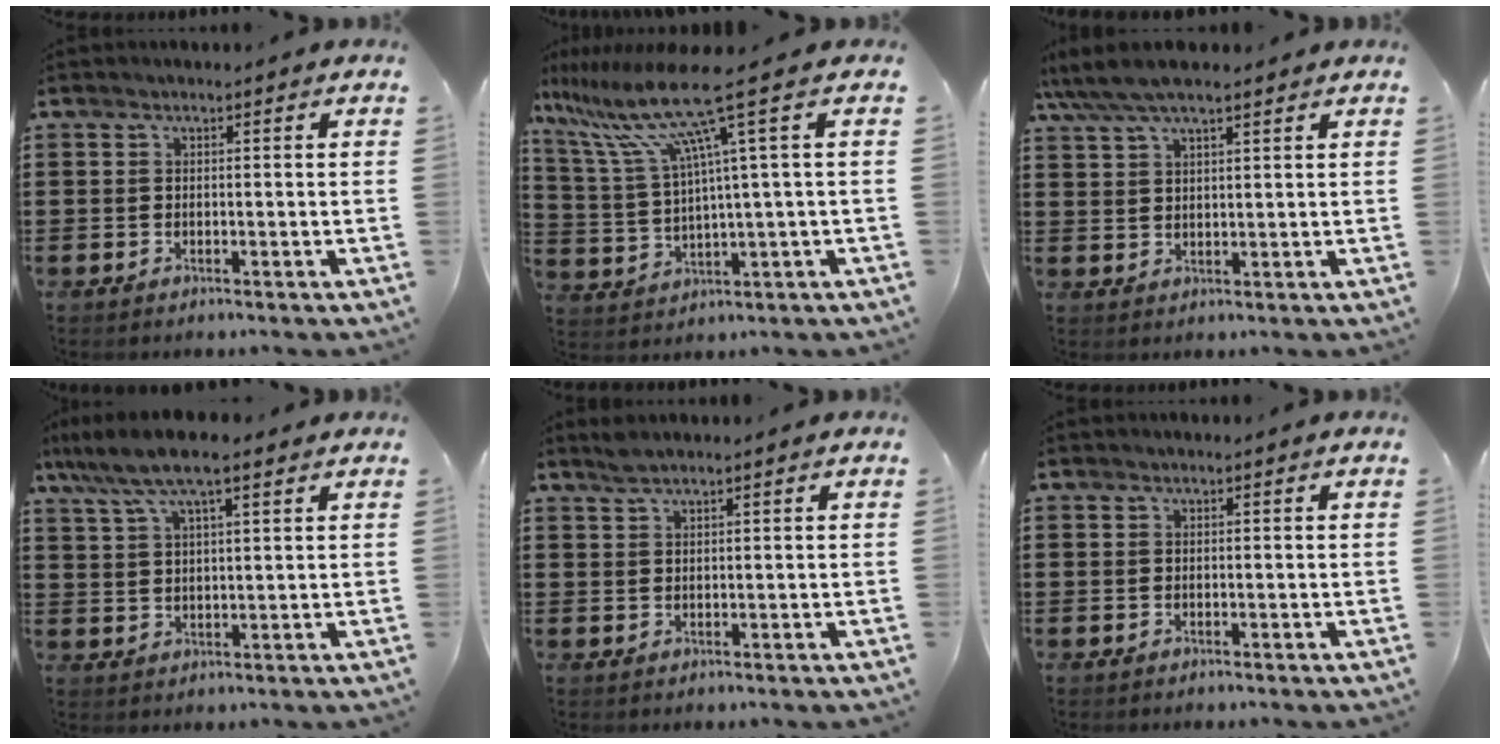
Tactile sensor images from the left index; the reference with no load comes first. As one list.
[{"total": 11.4, "force": [5.8, 0.0, 9.9], "torque": [-0.235, -0.029, 0.078]}, {"total": 5.2, "force": [4.0, 1.4, 2.9], "torque": [-0.068, -0.002, 0.073]}, {"total": 7.7, "force": [5.4, 1.6, 5.2], "torque": [-0.114, -0.004, 0.096]}, {"total": 1.7, "force": [1.4, 0.2, 0.9], "torque": [-0.020, 0.002, 0.026]}, {"total": 0.0}]